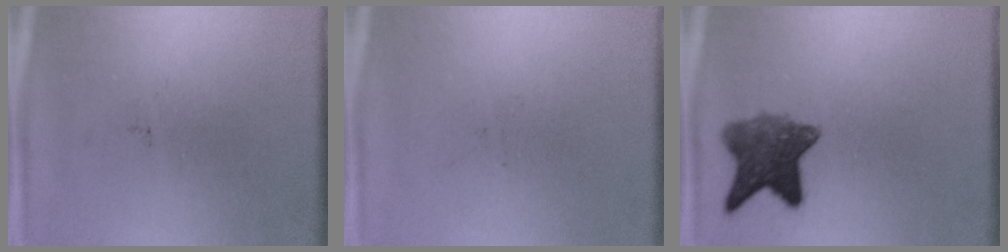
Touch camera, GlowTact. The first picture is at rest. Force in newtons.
{"total": 0.0}
{"total": 7.4}